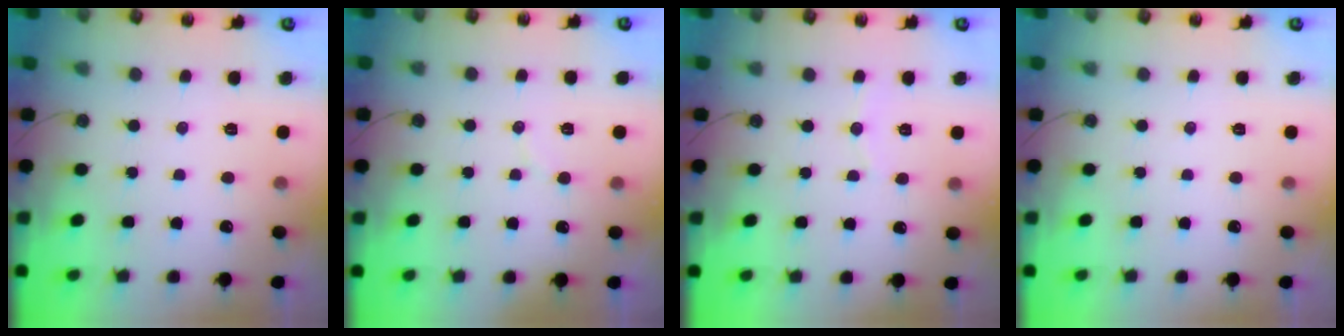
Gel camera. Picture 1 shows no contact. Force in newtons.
{"total": 4.4, "press": 4.4, "slide": 0.3}
{"total": 3.6, "press": 3.6, "slide": 0.2}
{"total": 0.0}